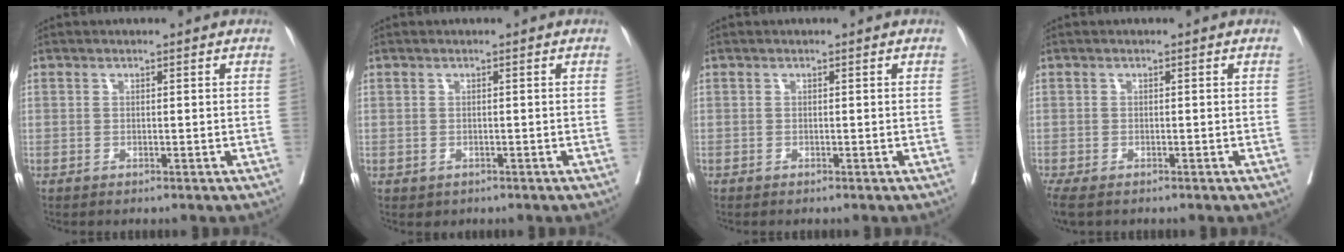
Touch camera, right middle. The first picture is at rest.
{"total": 0.9, "force": [-0.3, 0.8, 0.3], "torque": [-0.005, 0.002, 0.003]}
{"total": 0.0}
{"total": 4.9, "force": [-3.4, 2.2, 2.8], "torque": [-0.061, -0.017, -0.055]}